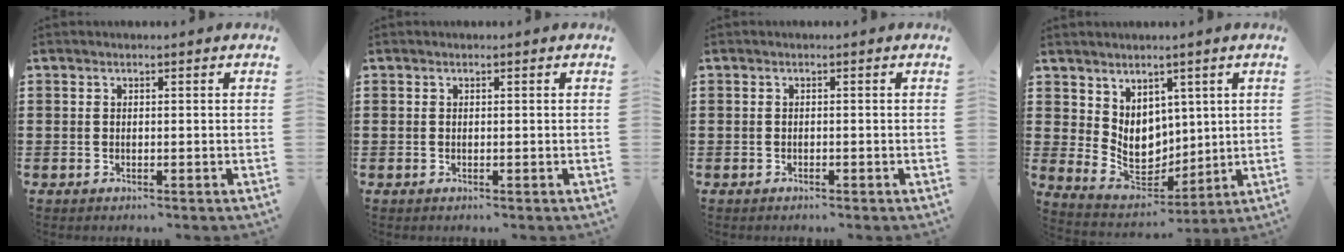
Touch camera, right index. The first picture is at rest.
{"total": 0.0}
{"total": 0.5, "force": [-0.5, 0.0, 0.2], "torque": [-0.004, -0.004, -0.010]}
{"total": 6.7, "force": [2.8, 5.5, 2.6], "torque": [-0.063, -0.014, 0.057]}